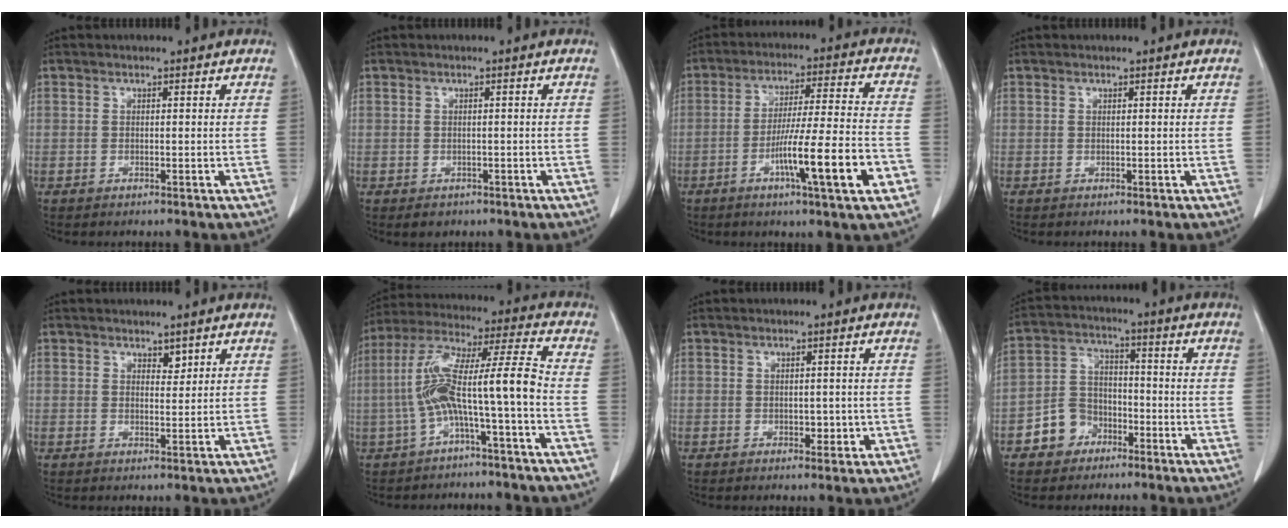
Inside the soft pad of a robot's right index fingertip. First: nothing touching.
{"total": 1.7, "force": [-1.0, 1.3, 0.5], "torque": [-0.006, 0.001, -0.006]}
{"total": 13.6, "force": [-5.3, -0.2, 12.5], "torque": [-0.208, -0.008, -0.087]}
{"total": 0.0}
{"total": 1.7, "force": [1.3, 0.8, 0.8], "torque": [-0.010, -0.004, 0.021]}
{"total": 11.8, "force": [-3.0, 0.2, 11.5], "torque": [-0.220, 0.040, -0.057]}
{"total": 2.0, "force": [-0.3, 1.4, 1.5], "torque": [-0.017, 0.002, 0.001]}
{"total": 6.8, "force": [-3.7, 5.4, 1.6], "torque": [-0.034, 0.020, -0.064]}